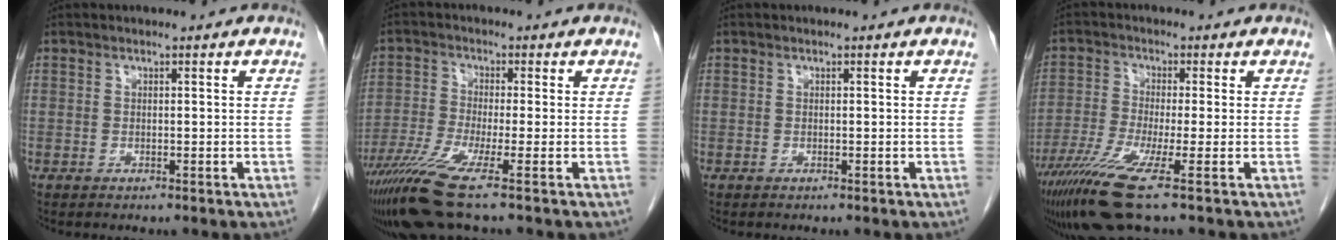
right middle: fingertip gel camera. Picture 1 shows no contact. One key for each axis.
{"total": 8.5, "fx": -5.4, "fy": -0.6, "fz": 6.4, "tx": -0.129, "ty": -0.028, "tz": -0.103}
{"total": 0.0}
{"total": 9.1, "fx": -5.2, "fy": -0.3, "fz": 7.4, "tx": -0.144, "ty": -0.029, "tz": -0.098}